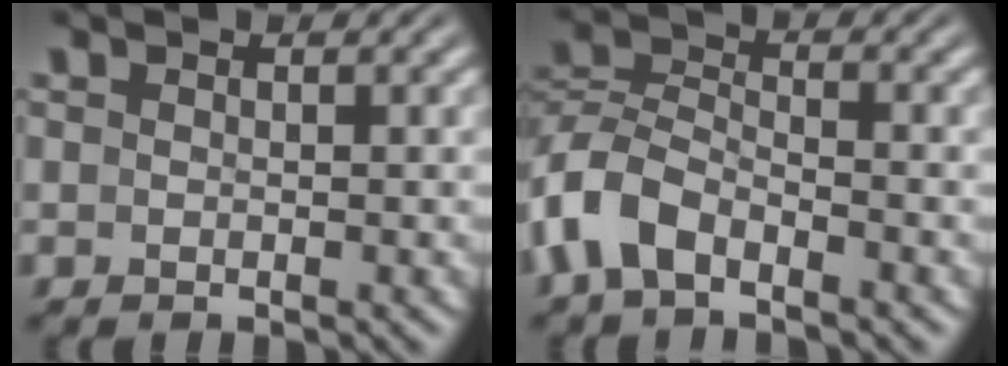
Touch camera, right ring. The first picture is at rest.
{"total": 6.4, "force": [-2.8, 5.0, 2.7], "torque": [-0.085, -0.016, -0.053]}